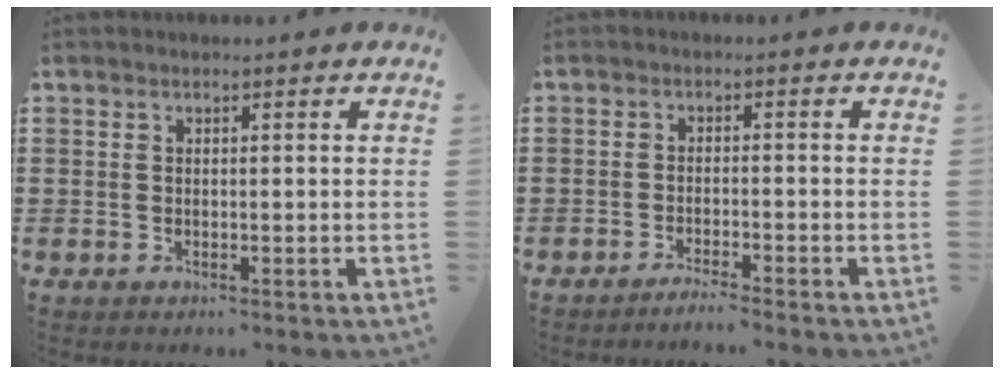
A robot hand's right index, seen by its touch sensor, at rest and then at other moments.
{"total": 2.5, "force": [-2.3, -0.4, 0.8], "torque": [-0.014, 0.000, -0.046]}